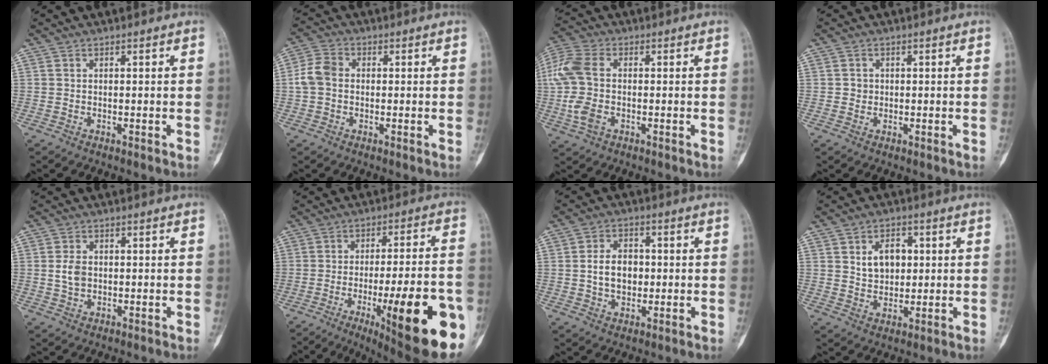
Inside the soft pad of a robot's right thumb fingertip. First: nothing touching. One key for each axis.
{"total": 5.3, "fx": -0.1, "fy": 4.1, "fz": 3.3, "tx": -0.067, "ty": 0.016, "tz": -0.009}
{"total": 12.0, "fx": -0.5, "fy": 7.5, "fz": 9.3, "tx": -0.233, "ty": 0.014, "tz": -0.014}
{"total": 1.5, "fx": 0.1, "fy": 1.4, "fz": 0.4, "tx": 0.000, "ty": 0.004, "tz": 0.001}
{"total": 3.3, "fx": 0.1, "fy": 2.4, "fz": 2.3, "tx": -0.042, "ty": 0.003, "tz": 0.003}
{"total": 24.7, "fx": -8.6, "fy": 5.8, "fz": 22.4, "tx": -0.259, "ty": 0.009, "tz": -0.110}
{"total": 7.0, "fx": -0.1, "fy": 5.0, "fz": 4.8, "tx": -0.065, "ty": 0.009, "tz": -0.002}
{"total": 6.9, "fx": 1.7, "fy": 4.9, "fz": 4.5, "tx": -0.043, "ty": -0.008, "tz": 0.030}